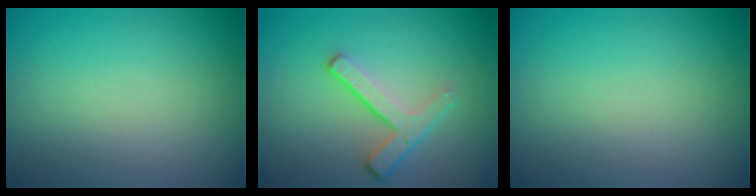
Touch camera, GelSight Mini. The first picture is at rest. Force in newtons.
{"total": 3.6, "press": 2.6, "slide": 2.5}
{"total": 0.0}